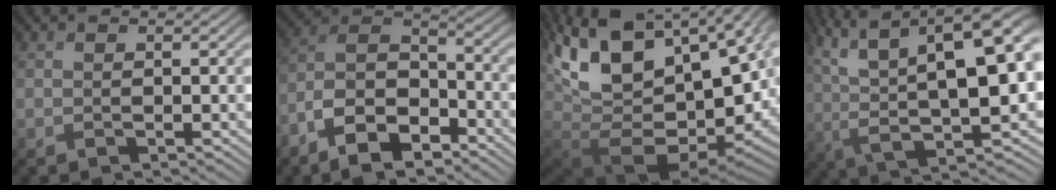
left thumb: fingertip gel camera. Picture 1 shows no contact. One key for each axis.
{"total": 11.0, "fx": -7.7, "fy": 5.0, "fz": 6.0, "tx": -0.103, "ty": -0.005, "tz": -0.159}
{"total": 18.6, "fx": -2.0, "fy": 10.5, "fz": 15.2, "tx": -0.298, "ty": -0.047, "tz": 0.008}
{"total": 16.8, "fx": 2.6, "fy": 7.4, "fz": 14.8, "tx": -0.259, "ty": 0.006, "tz": 0.053}